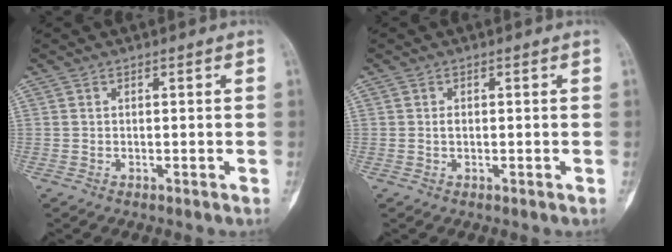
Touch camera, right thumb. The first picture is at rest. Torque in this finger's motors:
{"motor_torque": [0.50, 0.37, 0.15, -0.01, 0.04]}